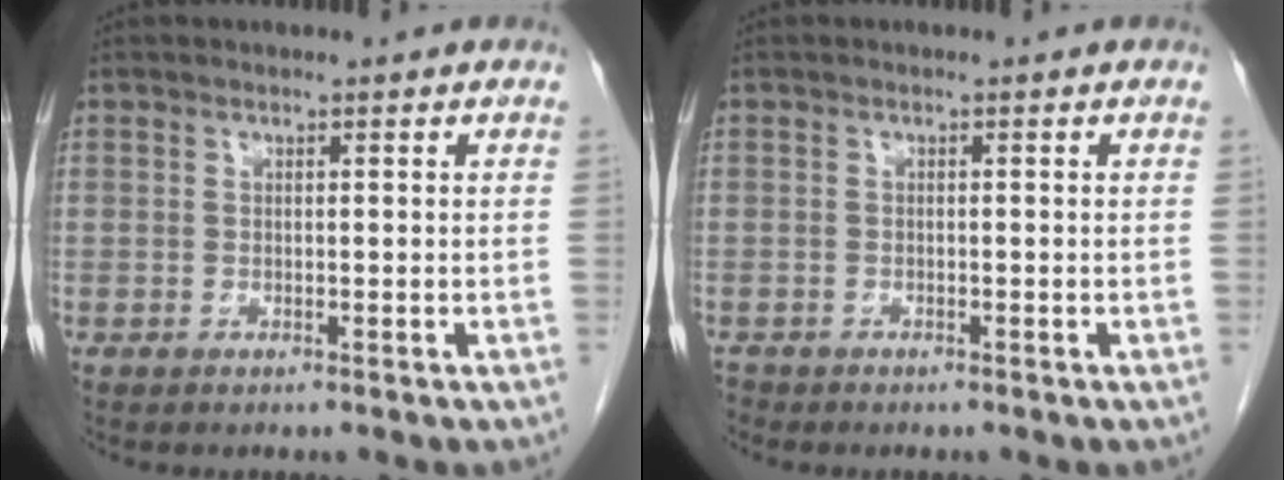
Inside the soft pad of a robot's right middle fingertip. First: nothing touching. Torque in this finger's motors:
{"motor_torque": [0.45, -1.12, -0.01, 0.01]}